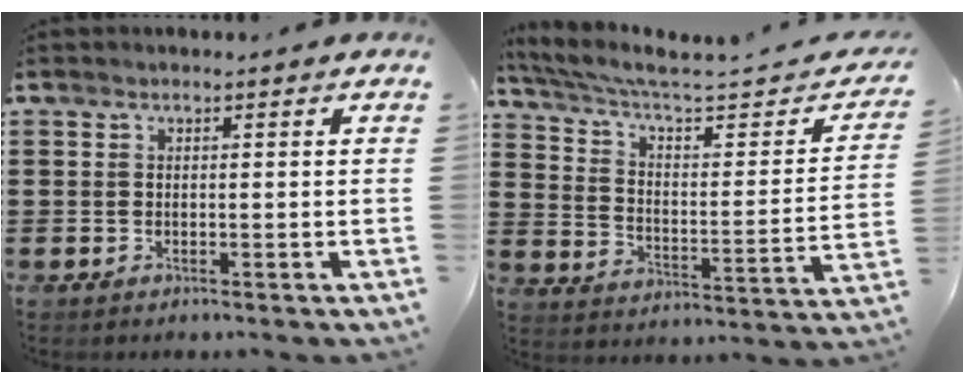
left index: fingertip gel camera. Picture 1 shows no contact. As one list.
[{"total": 5.2, "force": [3.6, 1.3, 3.5], "torque": [-0.087, -0.027, 0.055]}]